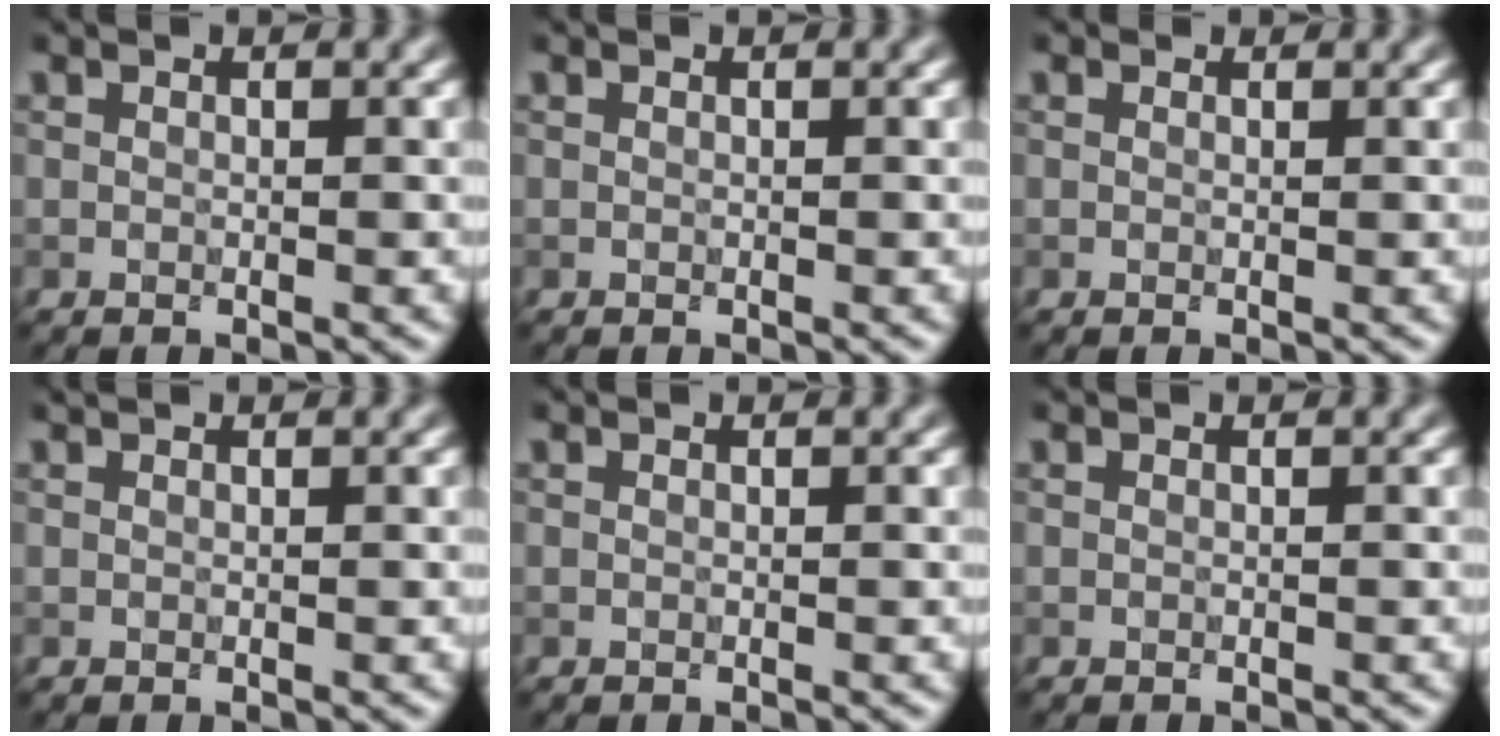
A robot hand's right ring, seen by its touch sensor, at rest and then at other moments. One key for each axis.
{"total": 0.0}
{"total": 0.6, "fx": 0.5, "fy": 0.3, "fz": 0.1, "tx": 0.000, "ty": -0.005, "tz": 0.004}
{"total": 0.6, "fx": 0.6, "fy": 0.1, "fz": 0.2, "tx": -0.004, "ty": -0.001, "tz": 0.005}
{"total": 0.0}
{"total": 0.0}